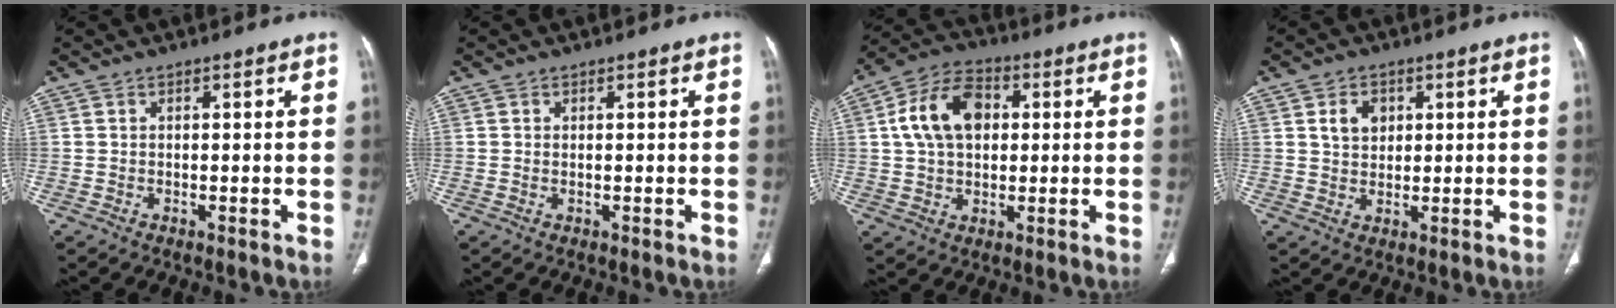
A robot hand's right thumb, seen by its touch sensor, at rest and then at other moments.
{"total": 0.0}
{"total": 12.3, "force": [2.3, 8.3, 8.8], "torque": [-0.144, 0.017, 0.034]}
{"total": 4.5, "force": [1.7, 3.4, 2.5], "torque": [-0.023, -0.008, 0.031]}